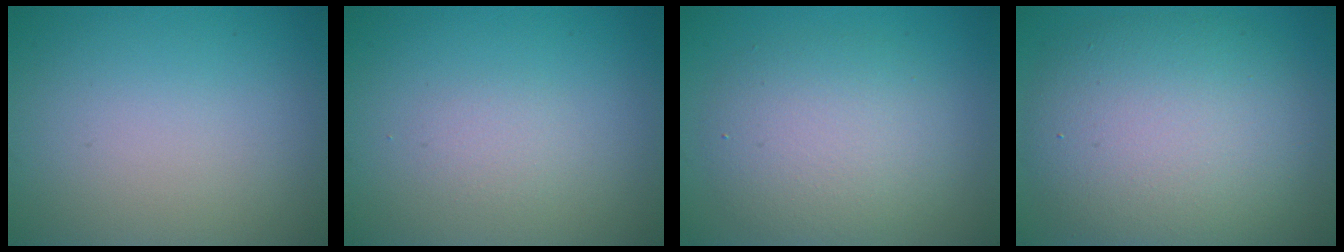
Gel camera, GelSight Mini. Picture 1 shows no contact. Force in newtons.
{"total": 1.1, "press": 1.1, "slide": 0.0}
{"total": 4.9, "press": 4.8, "slide": 0.3}
{"total": 9.7, "press": 9.6, "slide": 0.7}